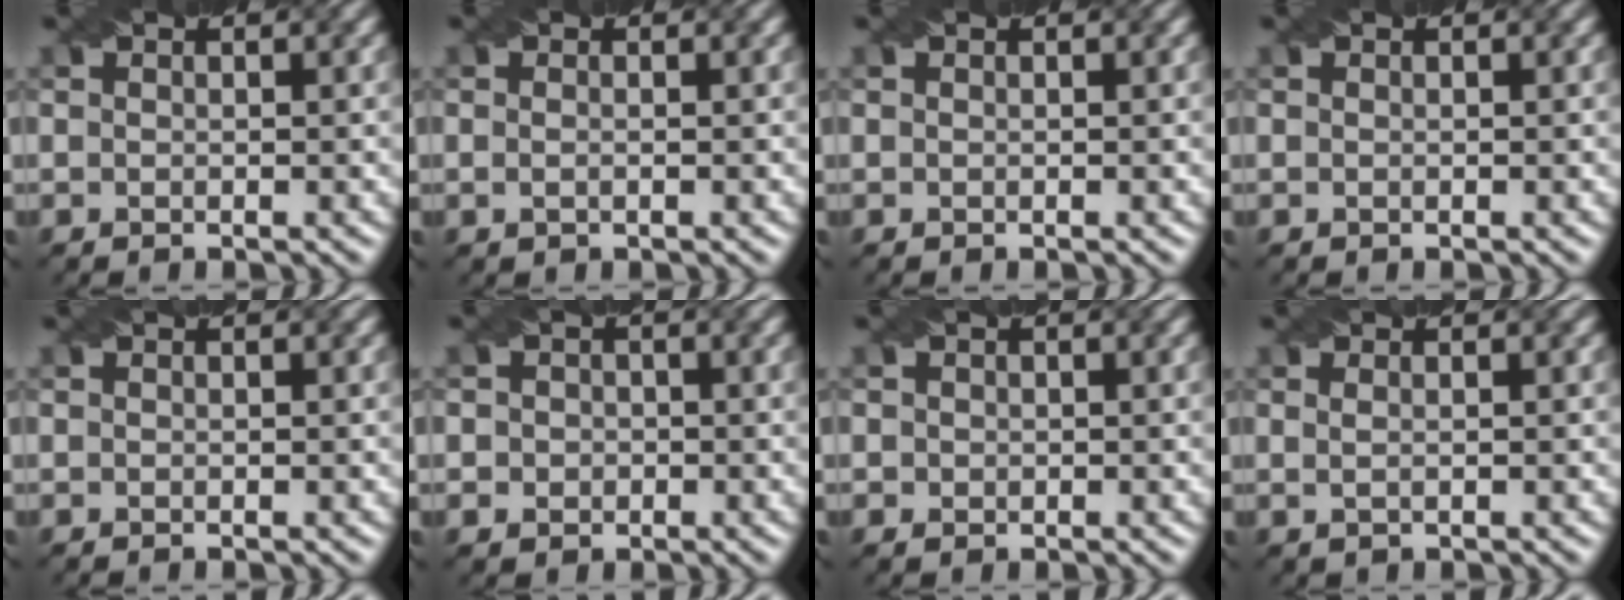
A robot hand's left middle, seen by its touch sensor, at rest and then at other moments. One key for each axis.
{"total": 1.1, "fx": 0.1, "fy": 0.7, "fz": 0.9, "tx": -0.015, "ty": -0.007, "tz": -0.004}
{"total": 0.0}
{"total": 0.0}
{"total": 0.0}
{"total": 2.2, "fx": 0.0, "fy": 2.1, "fz": 0.8, "tx": 0.003, "ty": 0.007, "tz": -0.009}
{"total": 0.9, "fx": 0.0, "fy": 0.9, "fz": 0.2, "tx": -0.001, "ty": -0.002, "tz": 0.000}
{"total": 1.6, "fx": 0.6, "fy": 0.8, "fz": 1.2, "tx": -0.015, "ty": -0.003, "tz": 0.001}